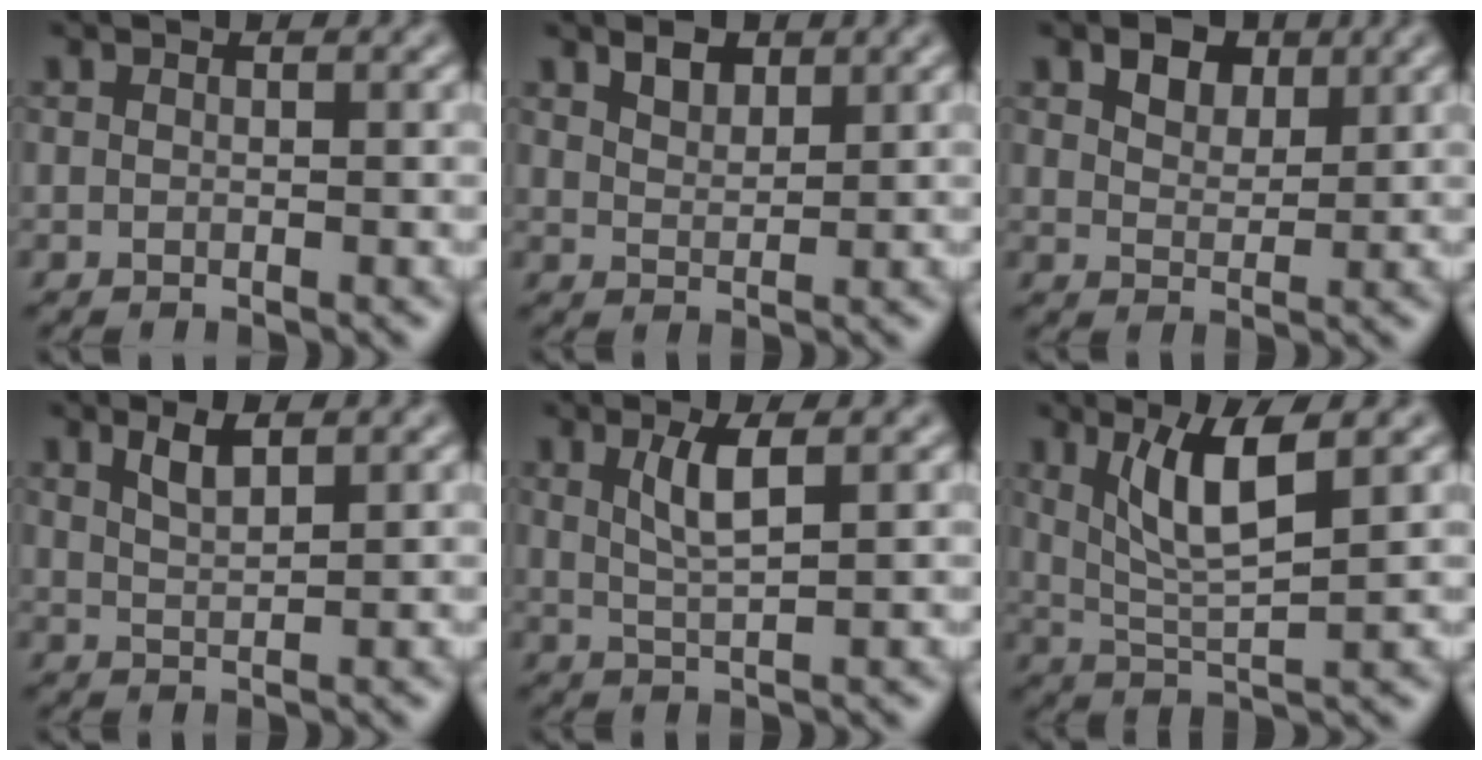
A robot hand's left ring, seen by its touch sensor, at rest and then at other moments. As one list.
[{"total": 2.1, "force": [1.6, 1.0, 1.0], "torque": [-0.021, 0.002, 0.030]}, {"total": 3.3, "force": [2.0, 1.9, 1.7], "torque": [-0.032, 0.001, 0.033]}, {"total": 2.2, "force": [1.5, 0.6, 1.5], "torque": [-0.029, -0.001, 0.030]}, {"total": 2.8, "force": [1.2, 0.6, 2.5], "torque": [-0.050, -0.003, 0.023]}, {"total": 5.5, "force": [2.1, 1.2, 4.9], "torque": [-0.097, -0.006, 0.044]}]